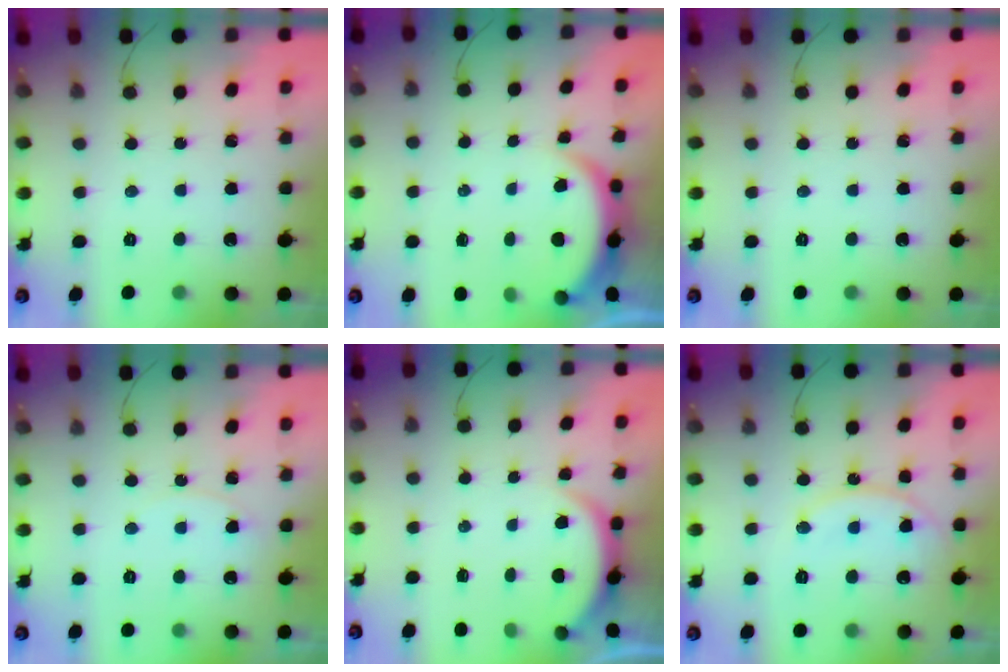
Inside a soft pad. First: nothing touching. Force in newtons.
{"total": 5.1, "press": 5.1, "slide": 0.6}
{"total": 0.0}
{"total": 3.3, "press": 3.3, "slide": 0.5}
{"total": 2.9, "press": 2.8, "slide": 0.6}
{"total": 13.1, "press": 13.1, "slide": 1.1}